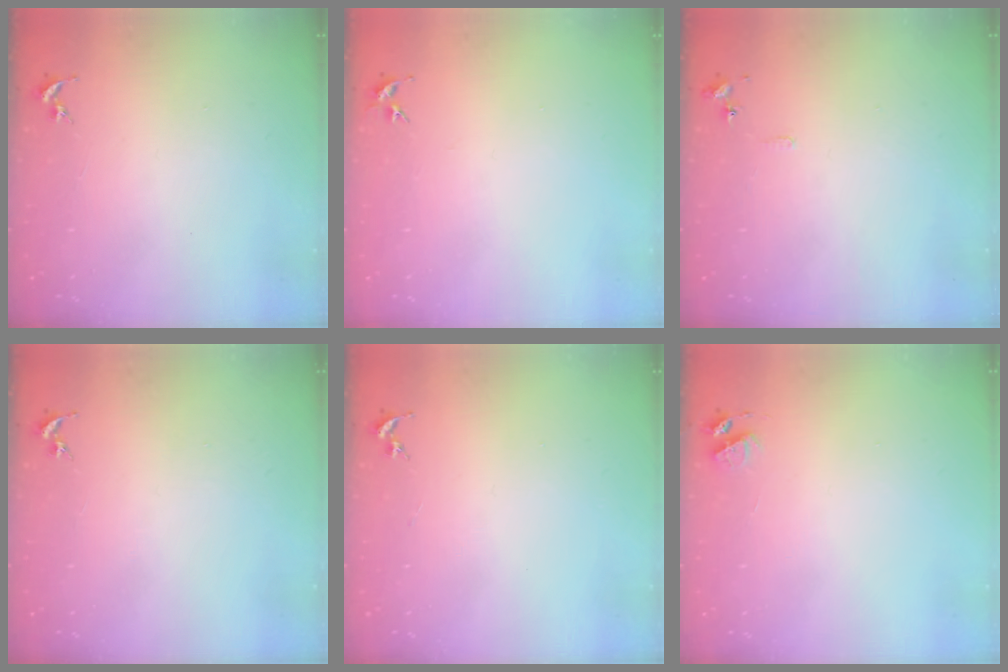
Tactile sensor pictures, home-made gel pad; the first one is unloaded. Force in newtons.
{"total": 3.6, "press": 3.5, "slide": 0.4}
{"total": 4.5, "press": 4.4, "slide": 0.6}
{"total": 0.0}
{"total": 0.0}
{"total": 4.4, "press": 4.3, "slide": 0.6}